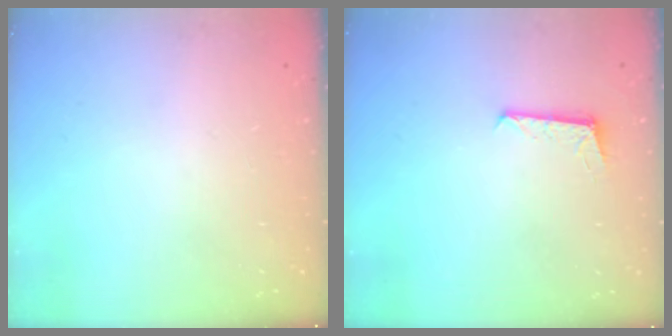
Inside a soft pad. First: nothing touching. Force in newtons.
{"total": 5.1, "press": 5.0, "slide": 0.4}